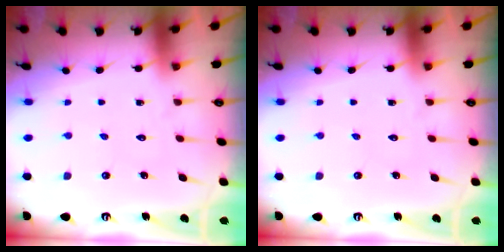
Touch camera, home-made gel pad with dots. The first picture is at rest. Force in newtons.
{"total": 0.0}